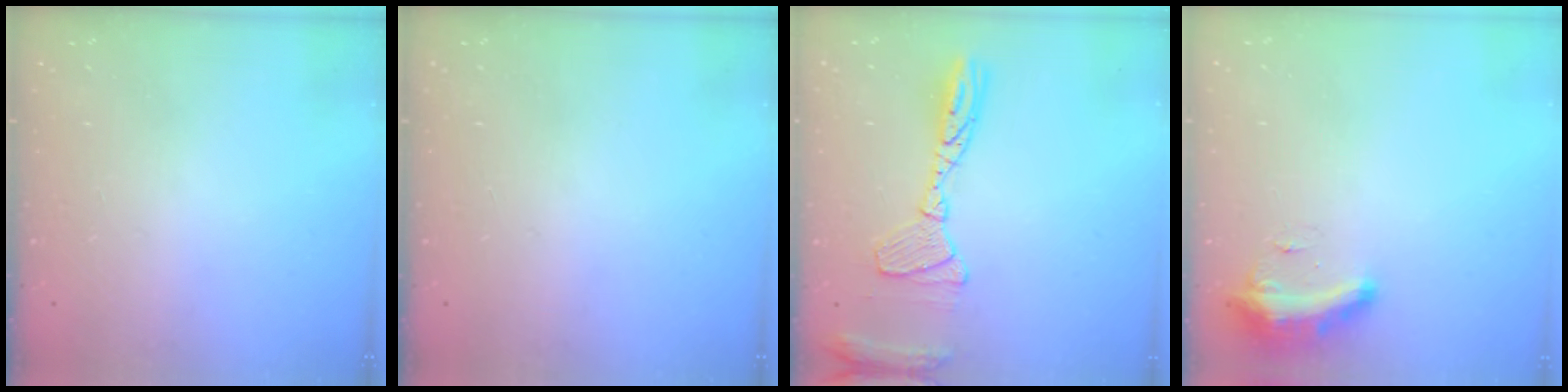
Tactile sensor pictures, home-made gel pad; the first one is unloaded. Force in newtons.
{"total": 0.0}
{"total": 14.2, "press": 14.1, "slide": 1.2}
{"total": 9.2, "press": 9.1, "slide": 0.5}